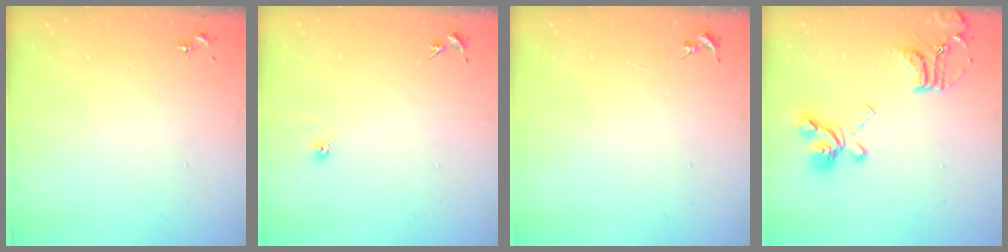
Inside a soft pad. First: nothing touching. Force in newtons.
{"total": 3.2, "press": 2.7, "slide": 1.8}
{"total": 0.0}
{"total": 18.2, "press": 18.1, "slide": 1.7}